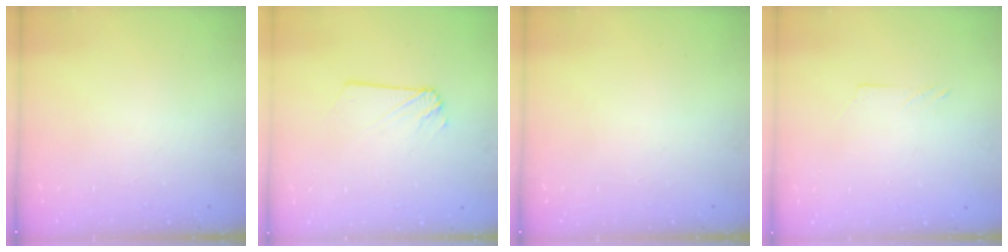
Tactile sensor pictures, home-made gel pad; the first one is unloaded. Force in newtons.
{"total": 1.8, "press": 1.8, "slide": 0.2}
{"total": 0.0}
{"total": 2.2, "press": 2.2, "slide": 0.2}